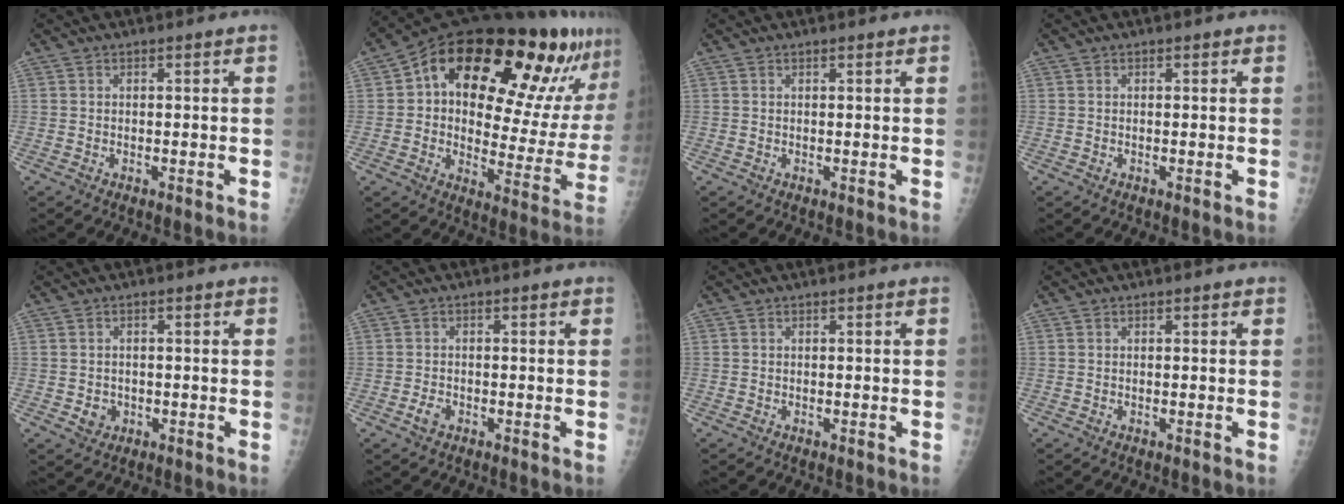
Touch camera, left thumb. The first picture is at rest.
{"total": 28.2, "force": [15.4, 11.8, 20.5], "torque": [-0.251, -0.017, 0.225]}
{"total": 0.6, "force": [0.4, 0.1, 0.4], "torque": [-0.007, -0.001, 0.005]}
{"total": 0.0}
{"total": 2.7, "force": [-0.6, 2.5, 1.0], "torque": [-0.002, 0.003, -0.003]}
{"total": 2.1, "force": [-1.0, 1.4, 1.2], "torque": [-0.018, 0.002, -0.019]}
{"total": 0.0}
{"total": 0.0}